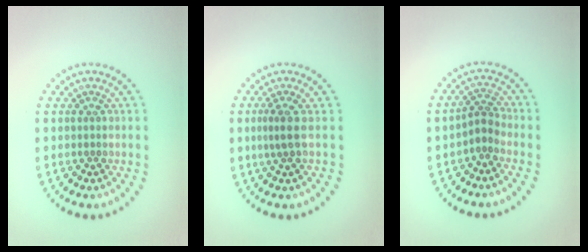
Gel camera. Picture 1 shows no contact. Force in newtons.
{"total": 1.8, "press": 1.4, "slide": 1.3}
{"total": 1.8, "press": 1.1, "slide": 1.4}